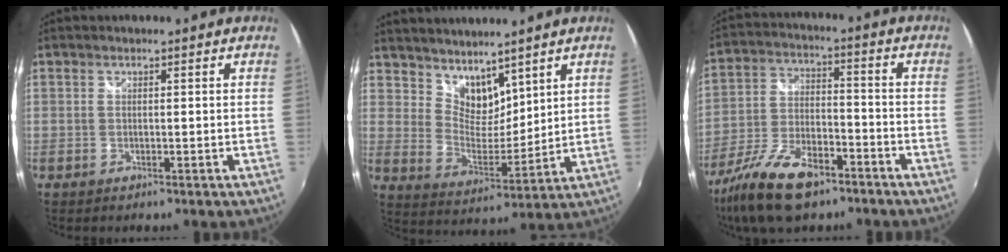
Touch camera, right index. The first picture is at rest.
{"total": 9.0, "force": [7.2, 4.3, 3.2], "torque": [-0.051, -0.001, 0.139]}
{"total": 15.6, "force": [-10.5, 6.7, 9.5], "torque": [-0.208, -0.023, -0.192]}